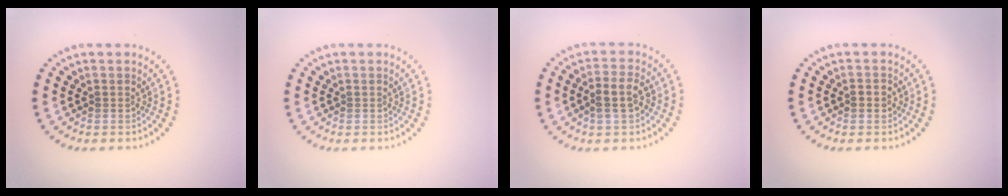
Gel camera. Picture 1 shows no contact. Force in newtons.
{"total": 0.0}
{"total": 2.8, "press": 2.7, "slide": 0.8}
{"total": 1.5, "press": 1.5, "slide": 0.1}